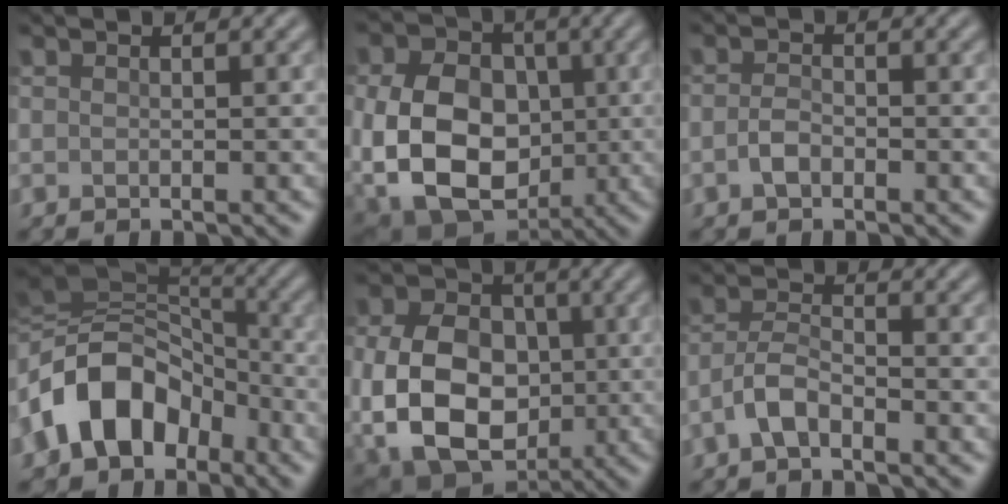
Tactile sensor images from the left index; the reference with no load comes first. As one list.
[{"total": 15.2, "force": [-1.4, 11.8, 9.5], "torque": [-0.176, -0.003, -0.033]}, {"total": 1.6, "force": [-0.8, 0.9, 1.1], "torque": [-0.025, 0.002, -0.019]}, {"total": 11.4, "force": [-4.3, 8.1, 6.7], "torque": [-0.123, 0.018, -0.099]}, {"total": 12.9, "force": [-1.4, 9.5, 8.5], "torque": [-0.157, -0.020, -0.022]}, {"total": 3.1, "force": [-1.9, 1.2, 2.1], "torque": [-0.045, 0.008, -0.046]}]